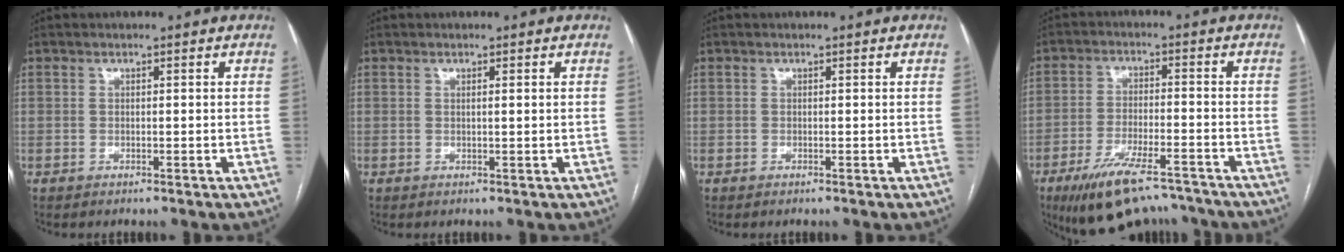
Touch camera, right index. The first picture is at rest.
{"total": 0.7, "force": [0.2, -0.1, 0.6], "torque": [-0.012, 0.000, 0.004]}
{"total": 0.0}
{"total": 13.1, "force": [-10.1, 3.6, 7.4], "torque": [-0.131, -0.007, -0.163]}